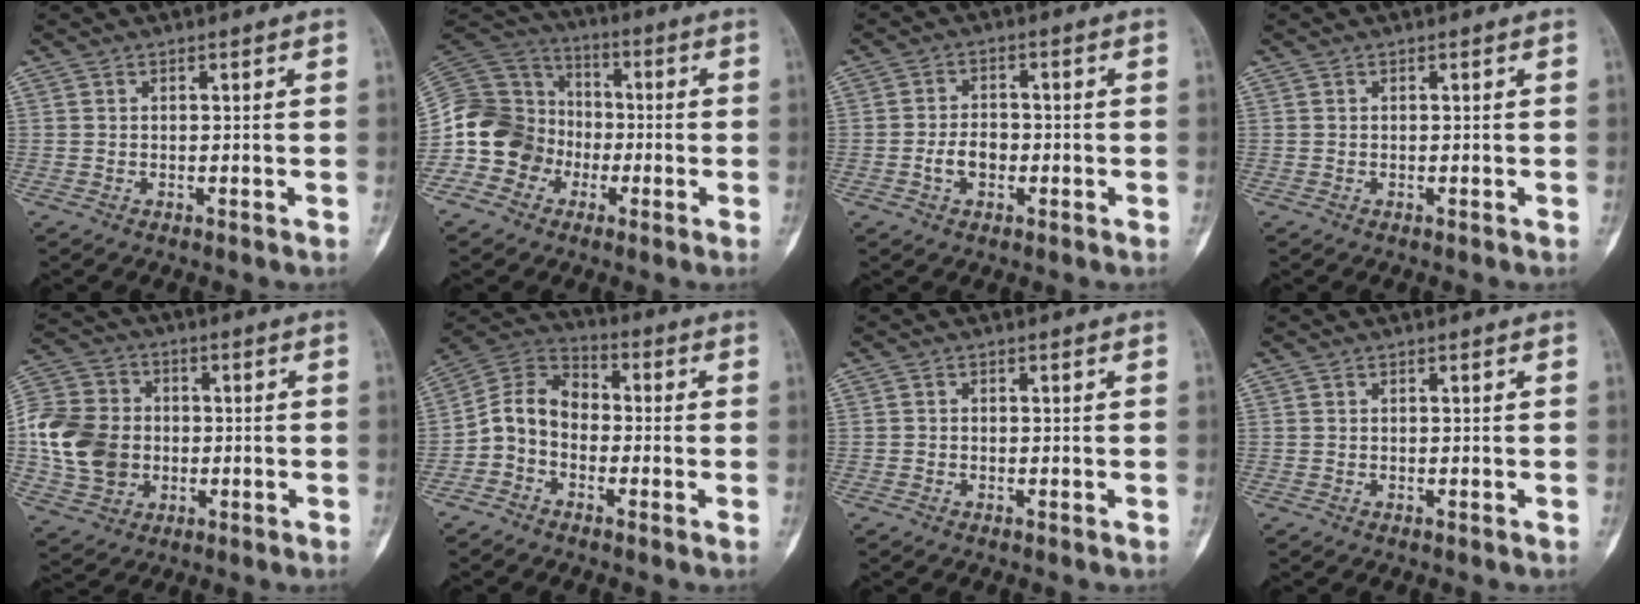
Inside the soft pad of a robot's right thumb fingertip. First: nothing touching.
{"total": 14.8, "force": [-5.2, 13.1, 4.7], "torque": [-0.072, 0.076, -0.098]}
{"total": 4.3, "force": [-1.3, 2.9, 2.9], "torque": [-0.042, 0.014, -0.024]}
{"total": 0.0}
{"total": 15.2, "force": [-1.3, 12.4, 8.7], "torque": [-0.160, 0.017, -0.027]}
{"total": 9.0, "force": [-2.2, 7.0, 5.3], "torque": [-0.084, 0.049, -0.058]}
{"total": 0.0}
{"total": 0.0}